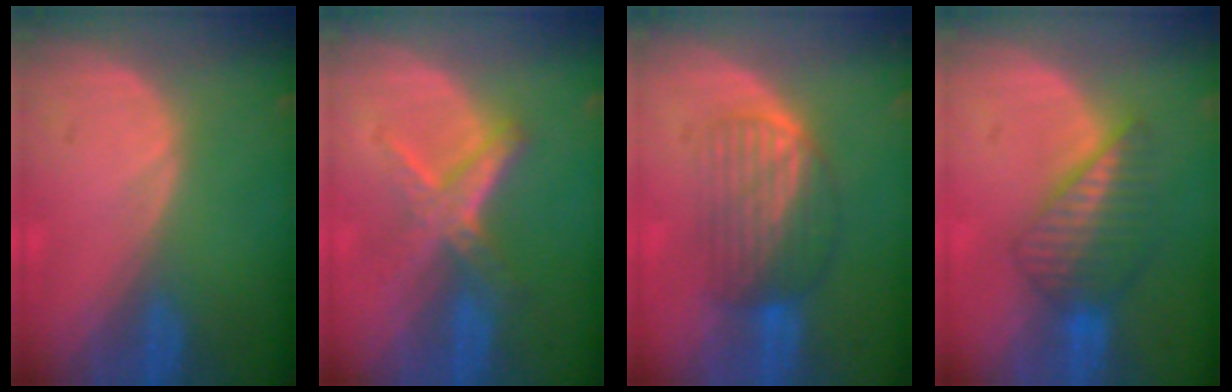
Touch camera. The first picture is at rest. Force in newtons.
{"total": 5.6, "press": 5.4, "slide": 1.8}
{"total": 6.5, "press": 6.3, "slide": 1.5}
{"total": 6.5, "press": 6.2, "slide": 2.1}